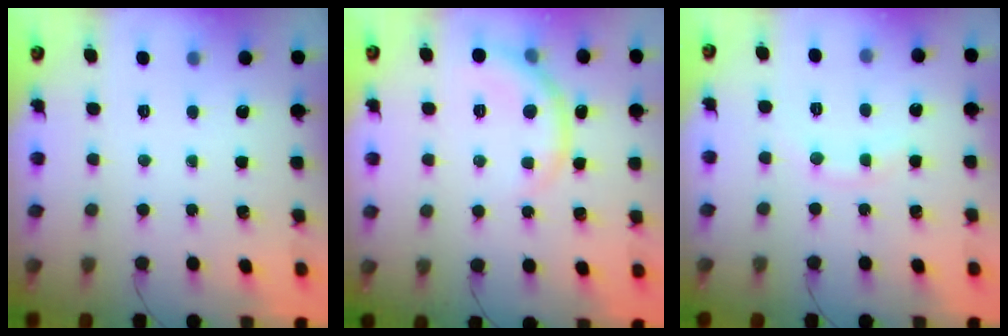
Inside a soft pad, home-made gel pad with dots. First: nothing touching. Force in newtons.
{"total": 6.7, "press": 6.7, "slide": 0.9}
{"total": 5.2, "press": 5.2, "slide": 0.7}